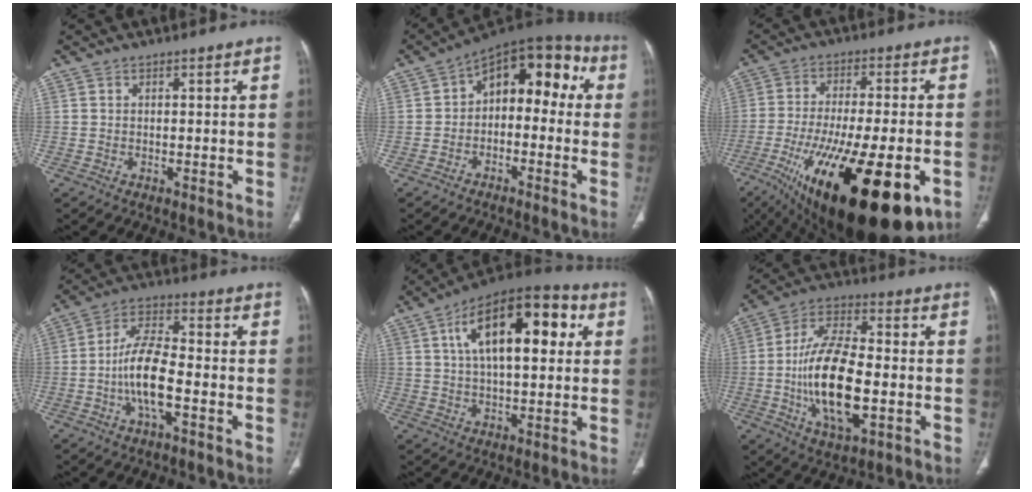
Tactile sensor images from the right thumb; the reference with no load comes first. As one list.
[{"total": 13.1, "force": [0.7, 8.1, 10.2], "torque": [-0.087, 0.054, -0.009]}, {"total": 29.9, "force": [-11.5, 10.5, 25.5], "torque": [-0.404, -0.021, -0.166]}, {"total": 10.7, "force": [-2.9, 3.9, 9.5], "torque": [-0.187, 0.028, -0.059]}, {"total": 19.2, "force": [5.2, 9.0, 16.2], "torque": [-0.224, 0.021, 0.071]}, {"total": 17.9, "force": [-3.1, 7.7, 15.9], "torque": [-0.293, 0.013, -0.055]}]